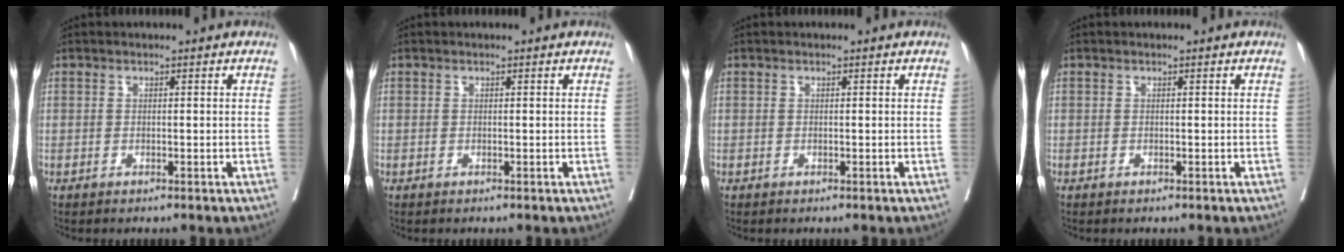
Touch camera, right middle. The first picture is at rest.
{"total": 0.0}
{"total": 0.0}
{"total": 0.0}